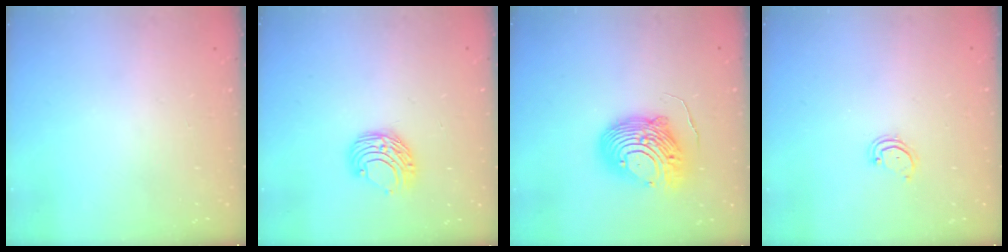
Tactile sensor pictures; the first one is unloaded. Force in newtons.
{"total": 8.1, "press": 8.1, "slide": 0.4}
{"total": 12.3, "press": 12.2, "slide": 1.2}
{"total": 3.1, "press": 3.1, "slide": 0.2}